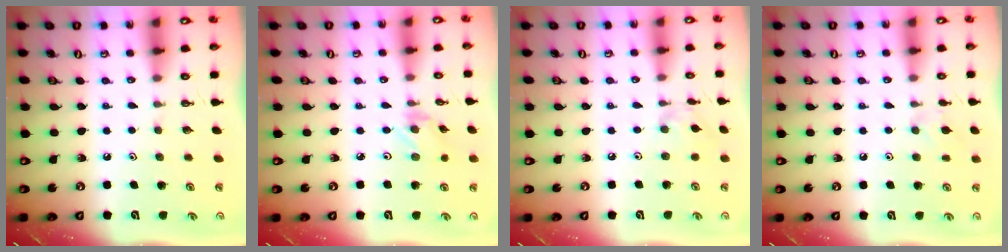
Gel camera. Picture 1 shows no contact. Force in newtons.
{"total": 0.8, "press": 0.6, "slide": 0.5}
{"total": 1.4, "press": 1.3, "slide": 0.2}
{"total": 5.9, "press": 5.8, "slide": 0.8}